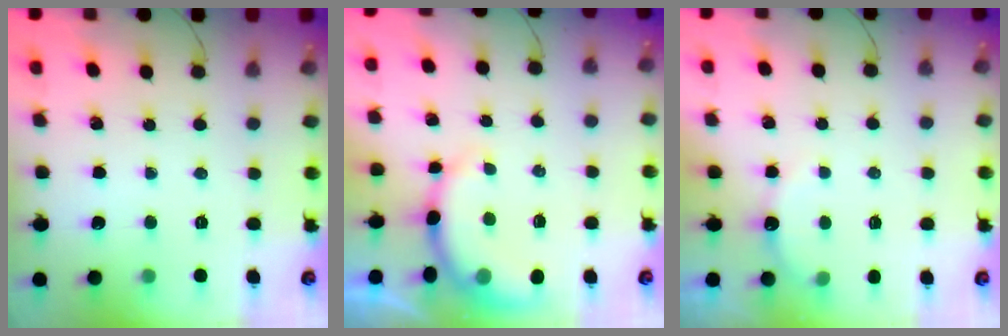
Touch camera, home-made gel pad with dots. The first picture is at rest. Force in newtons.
{"total": 9.3, "press": 9.1, "slide": 1.8}
{"total": 4.2, "press": 4.1, "slide": 1.0}